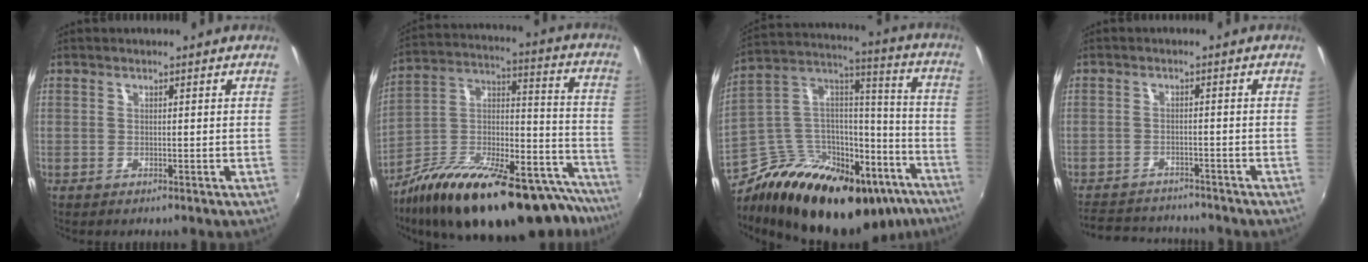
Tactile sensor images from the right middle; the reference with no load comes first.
{"total": 29.9, "force": [-20.3, 10.5, 19.3], "torque": [-0.281, 0.010, -0.302]}
{"total": 27.8, "force": [-18.9, 13.8, 15.1], "torque": [-0.231, 0.057, -0.263]}
{"total": 8.9, "force": [-8.3, 2.3, 2.2], "torque": [-0.067, 0.005, -0.129]}